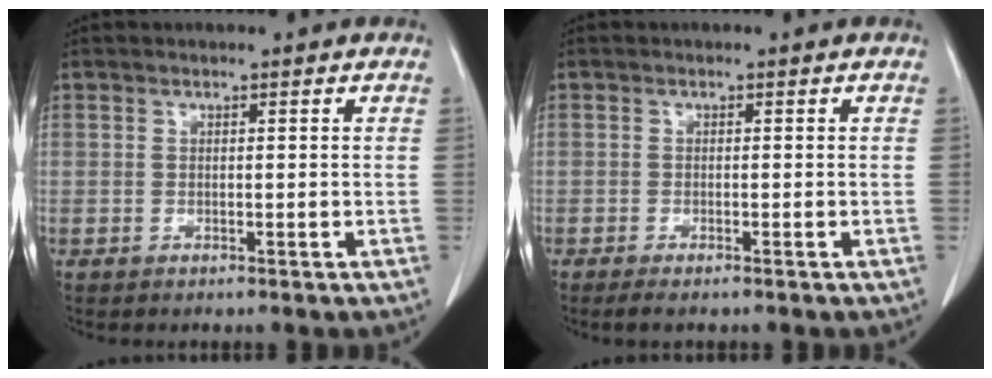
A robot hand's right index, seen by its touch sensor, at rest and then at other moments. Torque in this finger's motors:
{"motor_torque": [0.05, -0.09, -0.02, 0.02]}